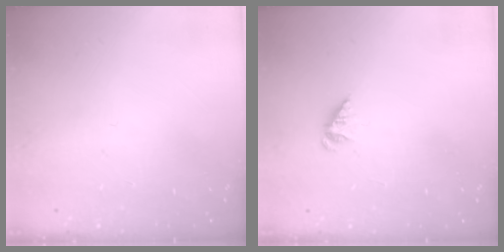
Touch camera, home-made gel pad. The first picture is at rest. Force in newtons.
{"total": 1.2, "press": 1.2, "slide": 0.1}